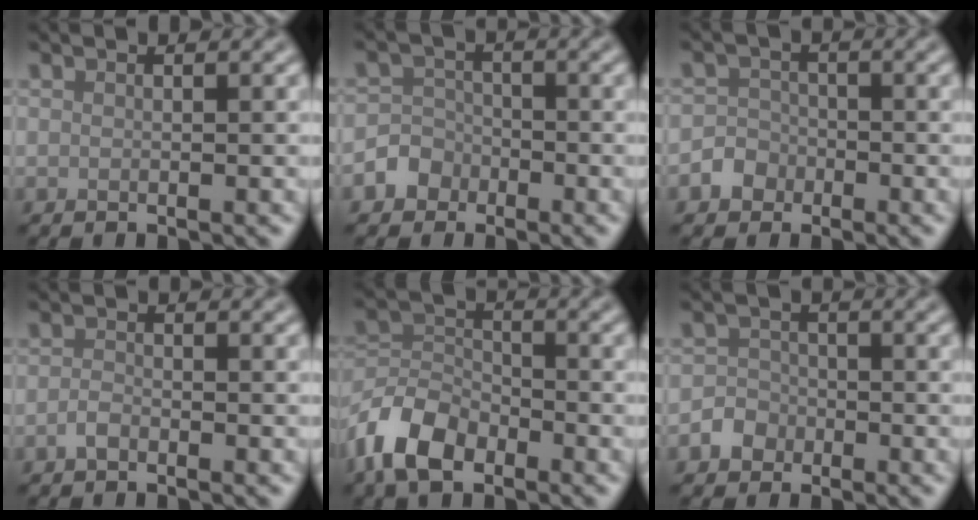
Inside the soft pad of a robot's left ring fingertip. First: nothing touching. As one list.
[{"total": 3.0, "force": [-1.6, 2.5, 0.3], "torque": [0.017, 0.007, -0.045]}, {"total": 2.4, "force": [-1.3, 2.0, 0.3], "torque": [0.017, 0.008, -0.032]}, {"total": 1.1, "force": [-0.7, 0.5, 0.6], "torque": [-0.014, 0.003, -0.018]}, {"total": 6.6, "force": [-4.2, 3.7, 3.6], "torque": [-0.072, 0.003, -0.095]}, {"total": 2.2, "force": [-1.1, 1.8, 0.3], "torque": [0.011, 0.008, -0.030]}]